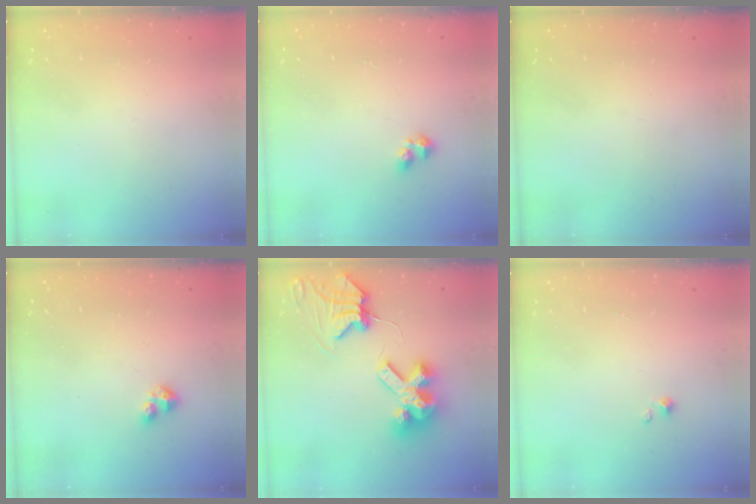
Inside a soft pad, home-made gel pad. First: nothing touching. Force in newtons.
{"total": 2.1, "press": 2.0, "slide": 0.8}
{"total": 0.0}
{"total": 3.3, "press": 3.3, "slide": 0.4}
{"total": 11.3, "press": 11.2, "slide": 1.3}
{"total": 0.7, "press": 0.7, "slide": 0.1}